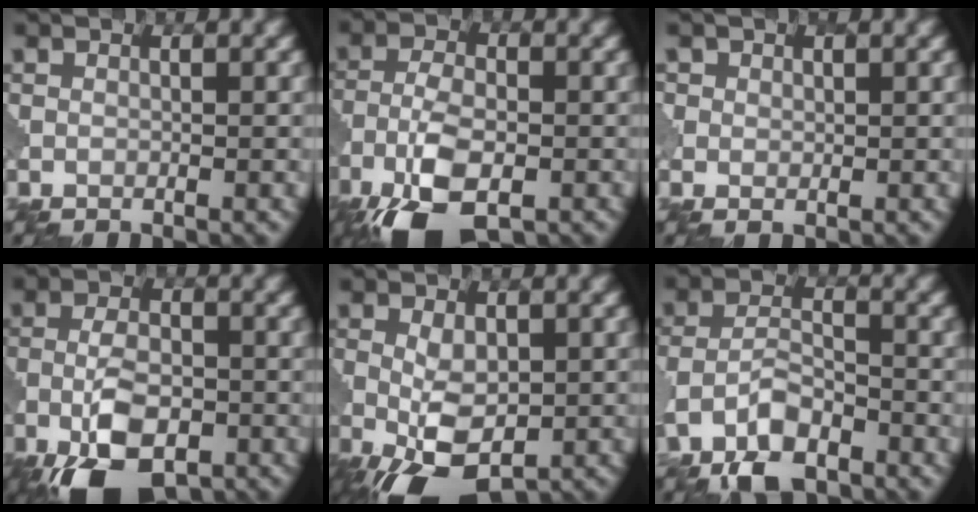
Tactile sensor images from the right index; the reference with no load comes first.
{"total": 8.8, "force": [-5.1, 3.8, 6.1], "torque": [-0.129, -0.013, -0.098]}
{"total": 1.5, "force": [0.6, 1.3, 0.4], "torque": [-0.004, -0.002, 0.007]}
{"total": 8.7, "force": [-4.4, 4.0, 6.4], "torque": [-0.129, -0.012, -0.085]}
{"total": 6.9, "force": [-2.1, 3.5, 5.6], "torque": [-0.113, -0.013, -0.037]}
{"total": 5.9, "force": [-3.7, 2.8, 3.7], "torque": [-0.072, -0.003, -0.076]}